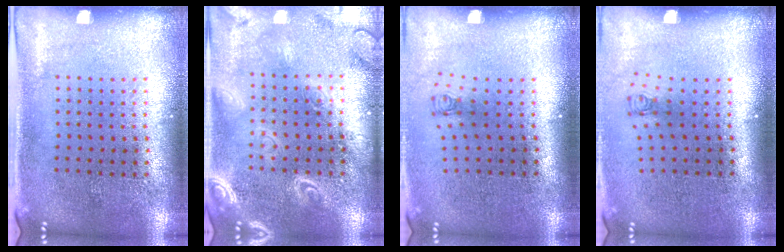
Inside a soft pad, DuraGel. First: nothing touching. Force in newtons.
{"total": 3.0, "press": 3.0, "slide": 0.3}
{"total": 0.7, "press": 0.4, "slide": 0.6}
{"total": 0.7, "press": 0.4, "slide": 0.6}